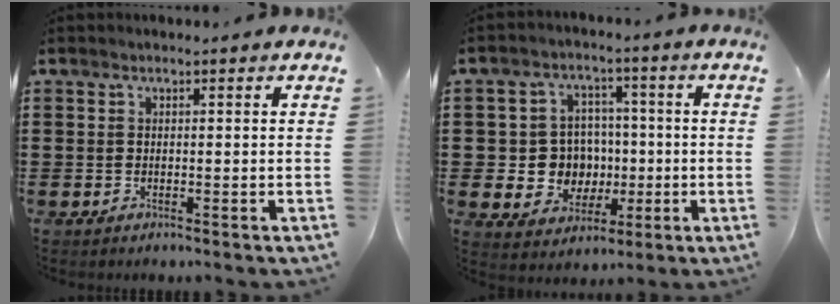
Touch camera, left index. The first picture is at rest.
{"total": 7.0, "force": [-0.2, 6.8, 1.8], "torque": [-0.056, 0.013, 0.002]}